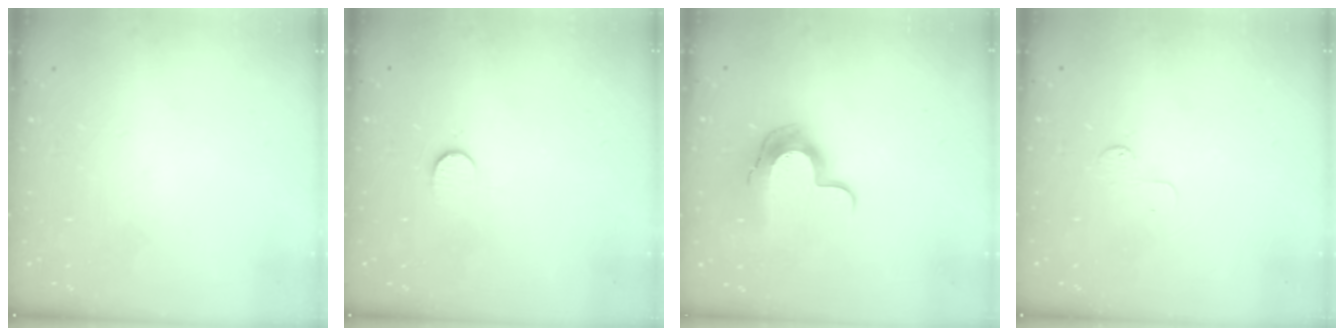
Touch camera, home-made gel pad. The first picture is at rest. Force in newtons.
{"total": 6.3, "press": 6.3, "slide": 0.5}
{"total": 11.3, "press": 11.3, "slide": 0.2}
{"total": 2.6, "press": 2.6, "slide": 0.3}